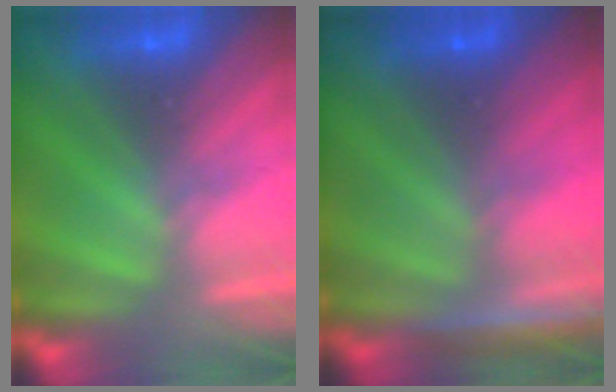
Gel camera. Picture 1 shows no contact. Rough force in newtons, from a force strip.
{"total": 2.0}